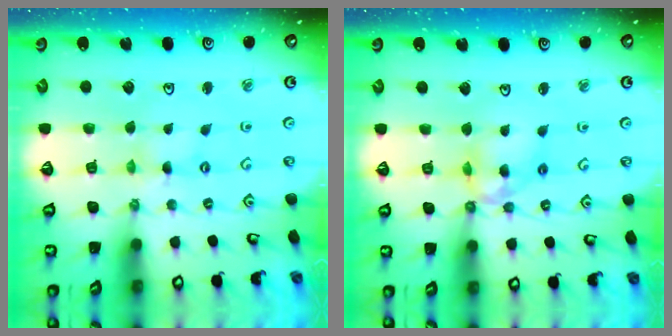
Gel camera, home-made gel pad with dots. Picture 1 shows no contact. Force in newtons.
{"total": 9.9, "press": 9.8, "slide": 0.7}